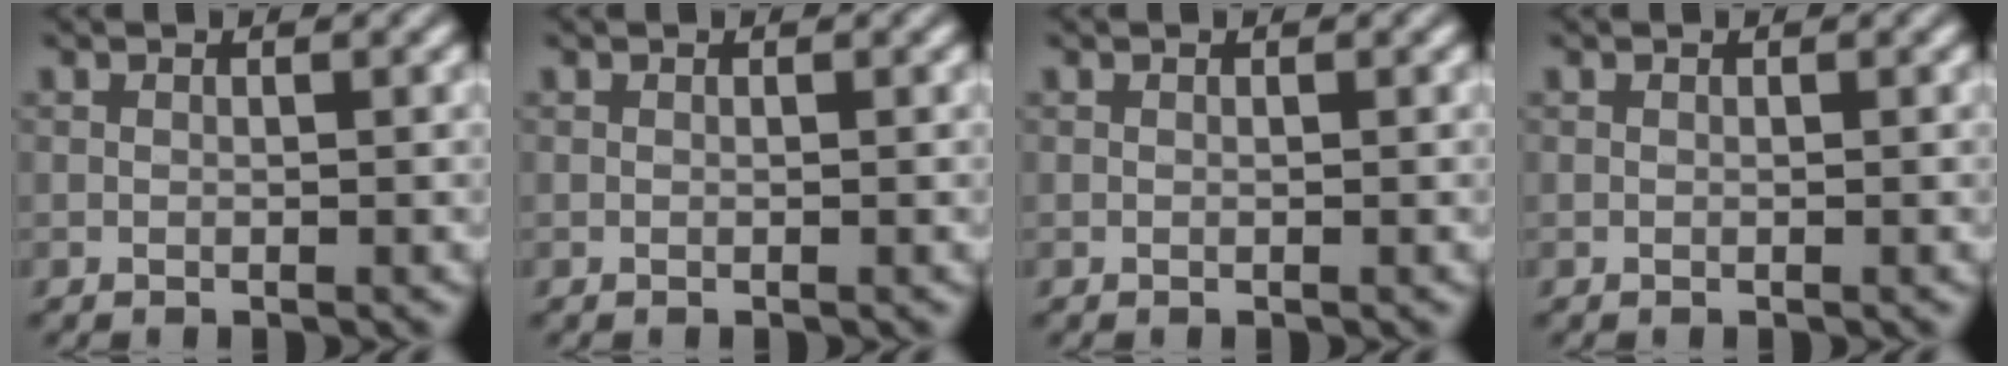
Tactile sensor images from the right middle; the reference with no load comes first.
{"total": 0.0}
{"total": 0.0}
{"total": 0.0}